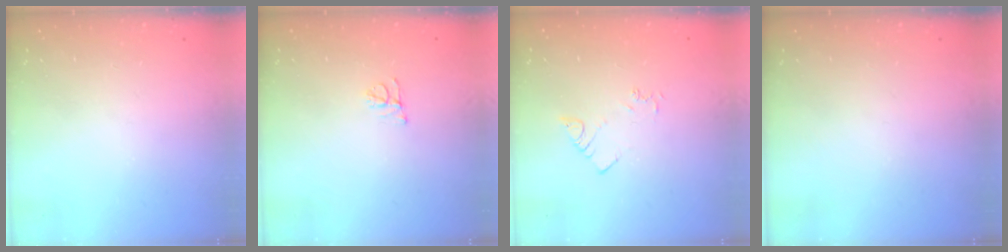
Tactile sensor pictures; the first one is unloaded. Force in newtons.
{"total": 5.6, "press": 5.5, "slide": 0.6}
{"total": 2.3, "press": 2.3, "slide": 0.3}
{"total": 0.0}